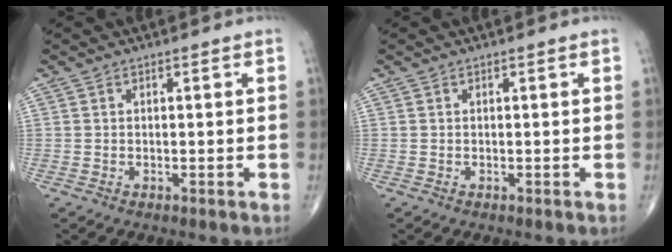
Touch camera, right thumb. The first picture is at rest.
{"total": 0.0}